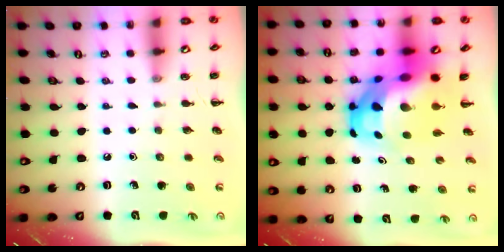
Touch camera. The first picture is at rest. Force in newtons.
{"total": 16.3, "press": 15.7, "slide": 4.2}